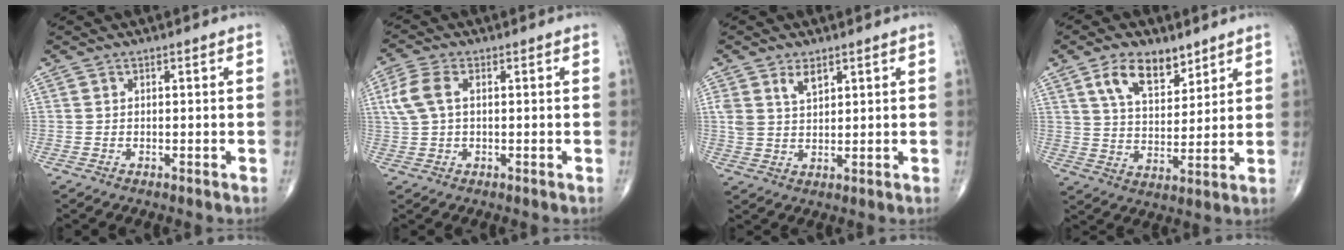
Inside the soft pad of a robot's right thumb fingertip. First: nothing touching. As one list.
[{"total": 5.8, "force": [1.1, 3.3, 4.6], "torque": [-0.119, 0.015, 0.020]}, {"total": 4.3, "force": [2.5, 2.2, 2.6], "torque": [-0.041, -0.013, 0.052]}, {"total": 10.2, "force": [6.2, 5.4, 6.1], "torque": [-0.084, -0.036, 0.115]}]